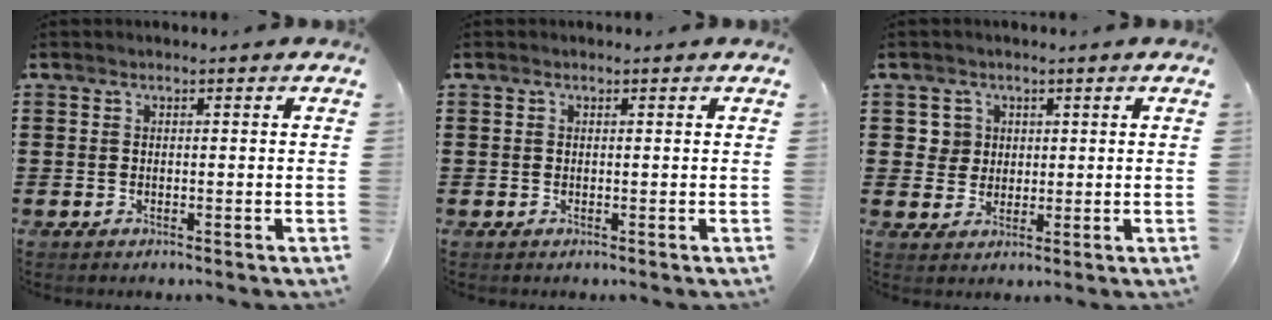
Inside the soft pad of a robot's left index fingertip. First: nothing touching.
{"total": 0.0}
{"total": 3.6, "force": [1.2, 3.4, 0.6], "torque": [-0.030, 0.012, 0.020]}